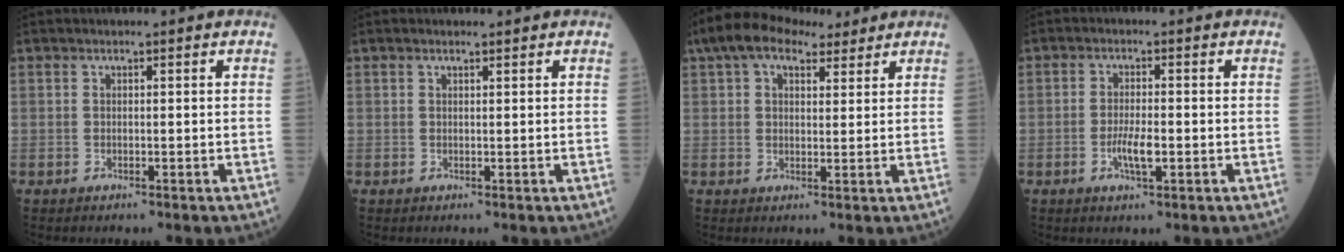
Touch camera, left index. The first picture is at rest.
{"total": 0.5, "force": [0.5, 0.1, 0.2], "torque": [-0.011, 0.001, 0.008]}
{"total": 10.0, "force": [7.0, 4.5, 5.5], "torque": [-0.104, 0.047, 0.121]}
{"total": 3.7, "force": [-1.1, 0.8, 3.4], "torque": [-0.070, -0.001, -0.019]}